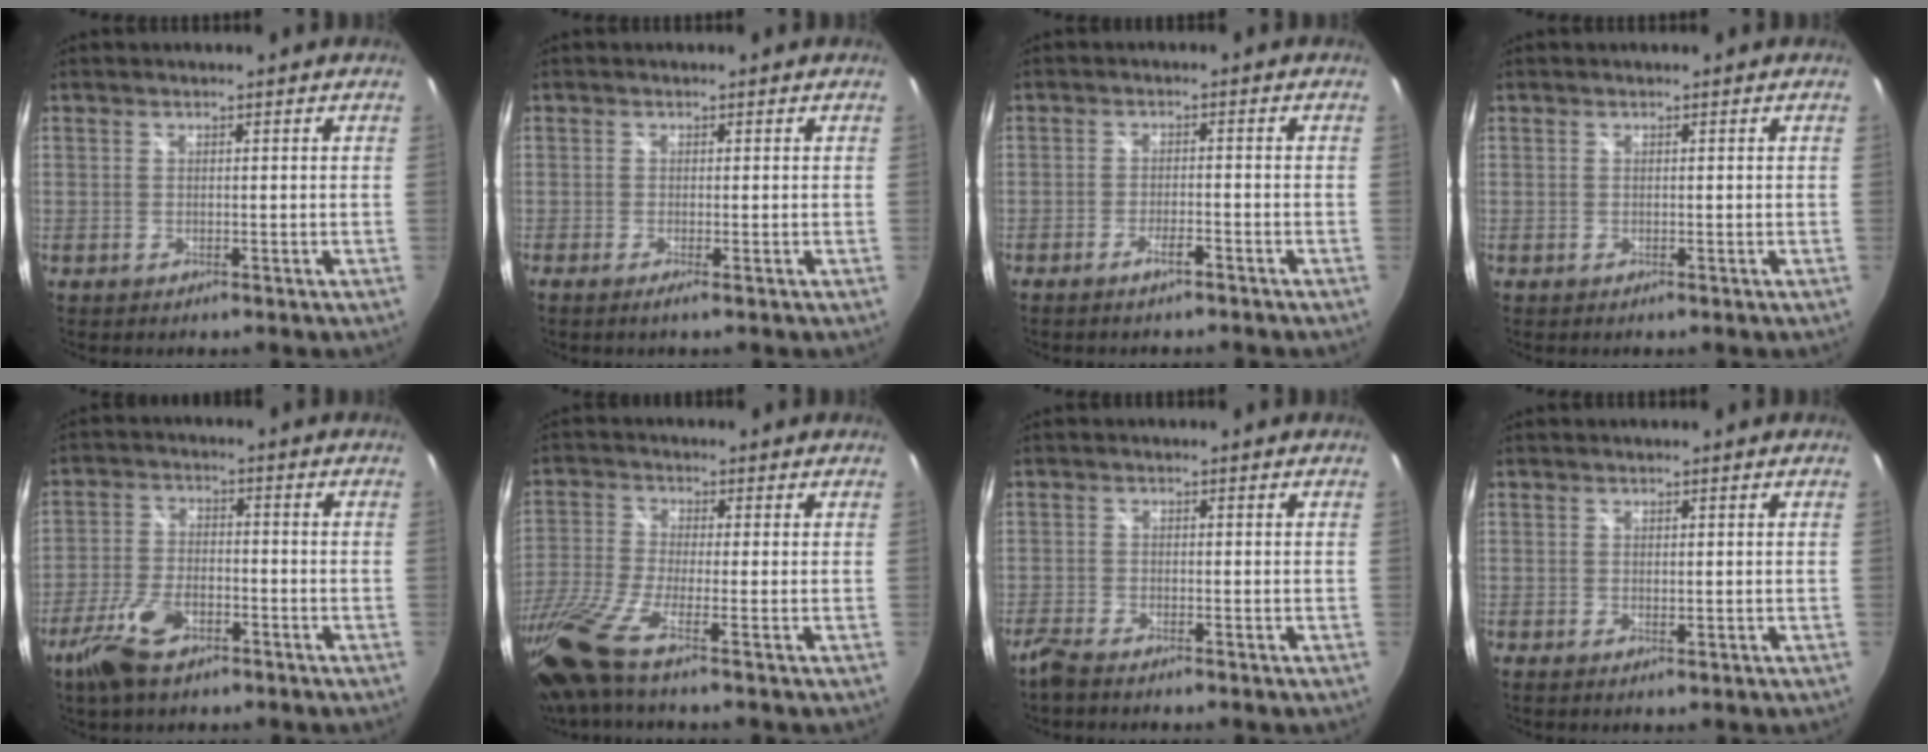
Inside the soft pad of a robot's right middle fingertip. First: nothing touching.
{"total": 1.1, "force": [-0.5, -0.5, 0.9], "torque": [-0.015, -0.003, -0.011]}
{"total": 2.7, "force": [-2.2, 0.3, 1.5], "torque": [-0.041, 0.003, -0.038]}
{"total": 0.0}
{"total": 9.6, "force": [-6.0, 4.4, 6.1], "torque": [-0.146, -0.009, -0.116]}
{"total": 11.9, "force": [-8.6, -0.1, 8.3], "torque": [-0.189, -0.041, -0.173]}
{"total": 3.2, "force": [-2.8, 0.5, 1.5], "torque": [-0.045, -0.007, -0.055]}
{"total": 0.6, "force": [0.1, 0.2, 0.6], "torque": [-0.009, 0.002, 0.001]}